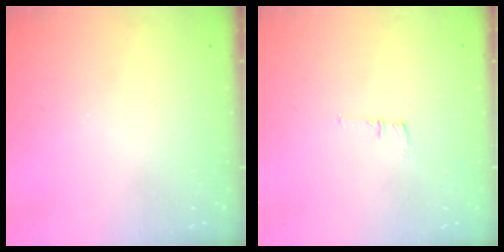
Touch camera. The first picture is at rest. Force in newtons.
{"total": 6.6, "press": 6.2, "slide": 2.3}